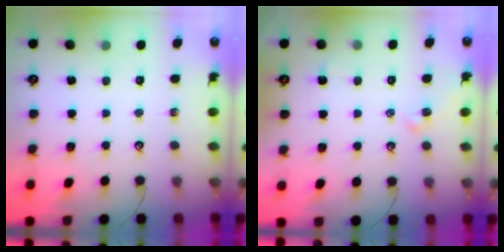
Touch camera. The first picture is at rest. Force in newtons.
{"total": 1.8, "press": 1.7, "slide": 0.6}